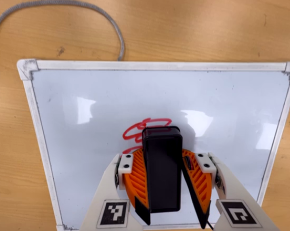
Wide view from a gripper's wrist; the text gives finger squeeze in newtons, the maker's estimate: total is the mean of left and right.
{"total": 12.8, "left": 14.2, "right": 11.3}